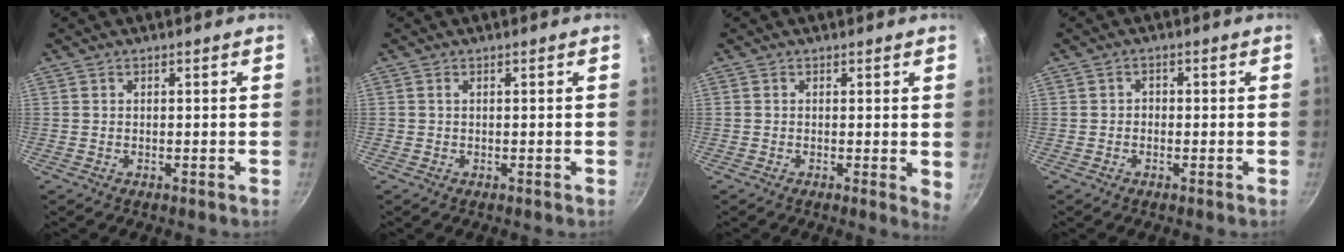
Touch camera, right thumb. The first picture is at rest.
{"total": 0.0}
{"total": 2.8, "force": [0.3, 1.0, 2.6], "torque": [-0.030, -0.006, 0.000]}
{"total": 1.3, "force": [-0.5, 1.1, 0.6], "torque": [-0.006, 0.007, -0.011]}